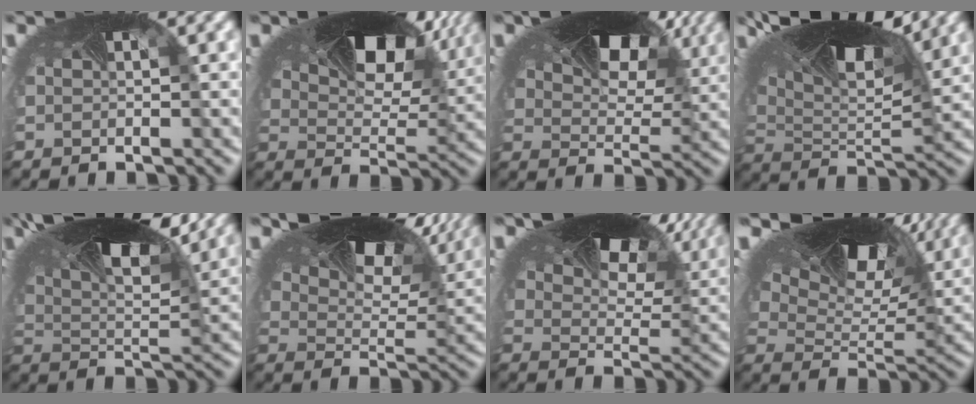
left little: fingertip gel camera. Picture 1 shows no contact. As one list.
[{"total": 10.1, "force": [5.6, 5.2, 6.6], "torque": [-0.123, 0.001, 0.094]}, {"total": 9.3, "force": [5.1, 4.9, 6.0], "torque": [-0.108, 0.001, 0.083]}, {"total": 11.7, "force": [6.5, 4.5, 8.6], "torque": [-0.174, 0.007, 0.110]}, {"total": 12.8, "force": [7.1, 5.3, 9.2], "torque": [-0.178, 0.007, 0.116]}, {"total": 12.0, "force": [8.1, 5.1, 7.2], "torque": [-0.126, 0.015, 0.131]}, {"total": 10.9, "force": [7.0, 5.2, 6.6], "torque": [-0.114, 0.009, 0.113]}, {"total": 11.4, "force": [7.9, 5.0, 6.5], "torque": [-0.140, 0.012, 0.138]}]